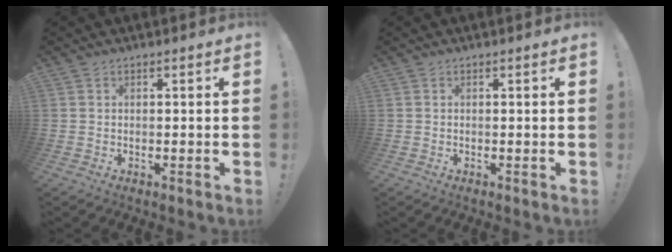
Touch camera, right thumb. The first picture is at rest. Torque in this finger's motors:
{"motor_torque": [-0.02, -0.39, -0.26, 0.00, 0.08]}